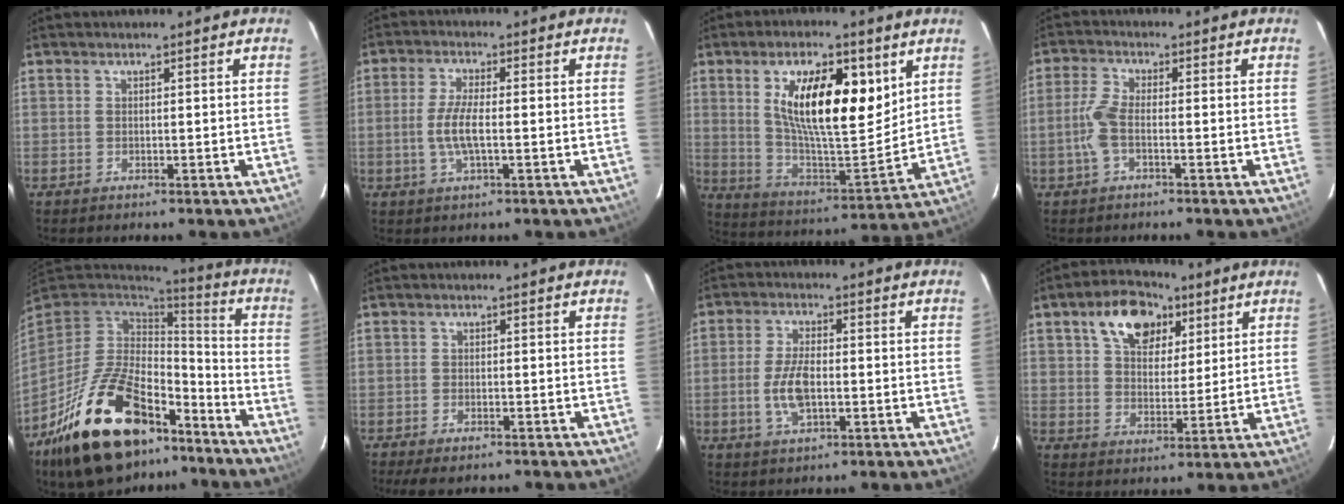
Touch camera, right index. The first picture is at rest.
{"total": 5.7, "force": [-1.0, 1.4, 5.4], "torque": [-0.109, -0.003, -0.018]}
{"total": 18.7, "force": [7.2, 6.7, 15.9], "torque": [-0.268, 0.000, 0.128]}
{"total": 4.5, "force": [-1.4, 1.3, 4.0], "torque": [-0.097, 0.004, -0.030]}
{"total": 27.0, "force": [-16.5, 13.6, 16.4], "torque": [-0.320, -0.001, -0.246]}
{"total": 4.3, "force": [-3.3, 1.7, 2.2], "torque": [-0.062, -0.014, -0.052]}
{"total": 7.1, "force": [-1.5, 3.2, 6.1], "torque": [-0.128, -0.001, -0.026]}
{"total": 11.4, "force": [6.1, 7.1, 6.6], "torque": [-0.119, 0.025, 0.102]}